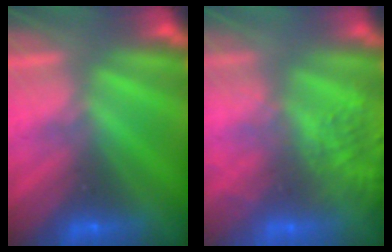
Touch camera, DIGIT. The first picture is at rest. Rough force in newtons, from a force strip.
{"total": 9.6}